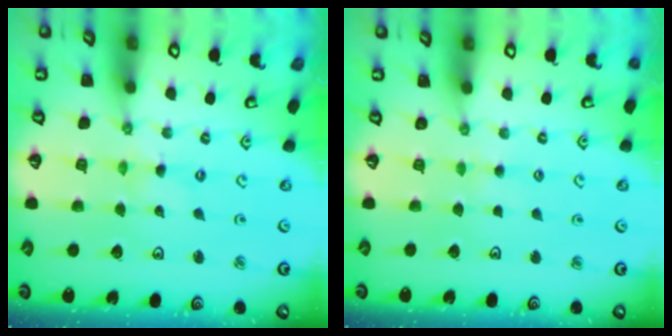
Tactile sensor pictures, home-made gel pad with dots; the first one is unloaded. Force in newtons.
{"total": 2.4, "press": 2.4, "slide": 0.3}